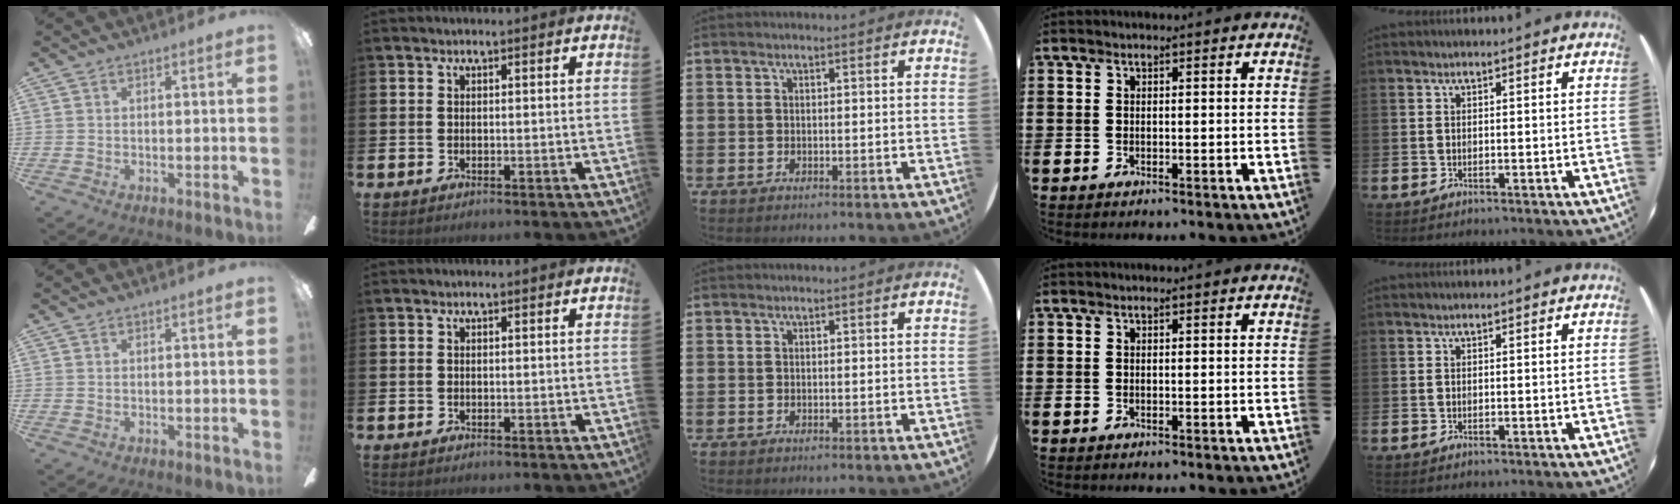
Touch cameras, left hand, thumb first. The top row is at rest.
{}